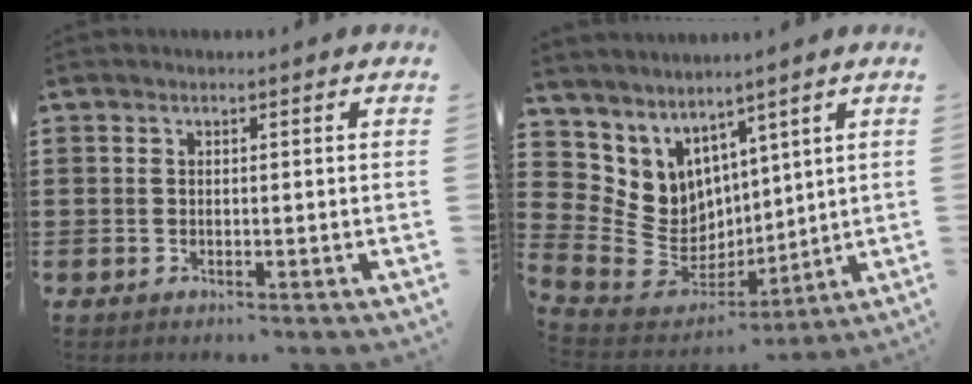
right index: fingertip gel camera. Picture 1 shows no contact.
{"total": 7.1, "force": [3.0, 6.4, 0.6], "torque": [-0.069, -0.043, 0.063]}